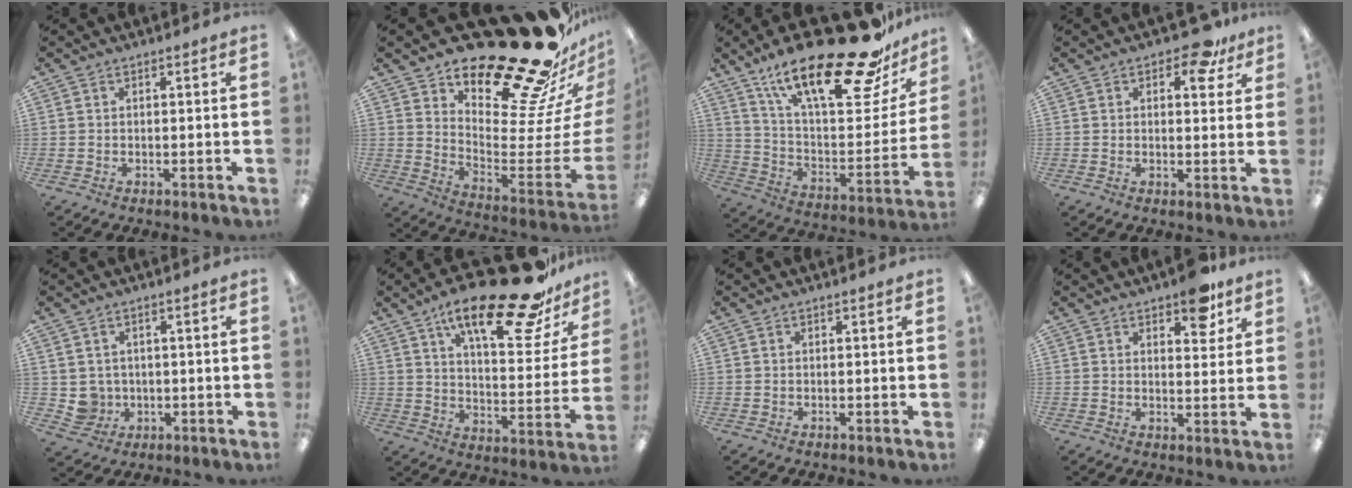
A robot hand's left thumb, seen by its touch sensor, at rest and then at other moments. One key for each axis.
{"total": 27.0, "fx": 22.4, "fy": 8.4, "fz": 12.6, "tx": -0.123, "ty": -0.198, "tz": 0.384}
{"total": 27.3, "fx": 19.0, "fy": 8.8, "fz": 17.5, "tx": -0.265, "ty": -0.122, "tz": 0.314}
{"total": 8.1, "fx": 4.7, "fy": 4.0, "fz": 5.2, "tx": -0.056, "ty": -0.018, "tz": 0.075}
{"total": 4.2, "fx": 0.7, "fy": 4.1, "fz": 0.6, "tx": -0.022, "ty": 0.001, "tz": 0.014}
{"total": 24.3, "fx": 16.8, "fy": 7.0, "fz": 16.1, "tx": -0.239, "ty": -0.105, "tz": 0.270}
{"total": 0.0}
{"total": 7.2, "fx": 5.1, "fy": 3.1, "fz": 4.0, "tx": -0.042, "ty": -0.025, "tz": 0.085}